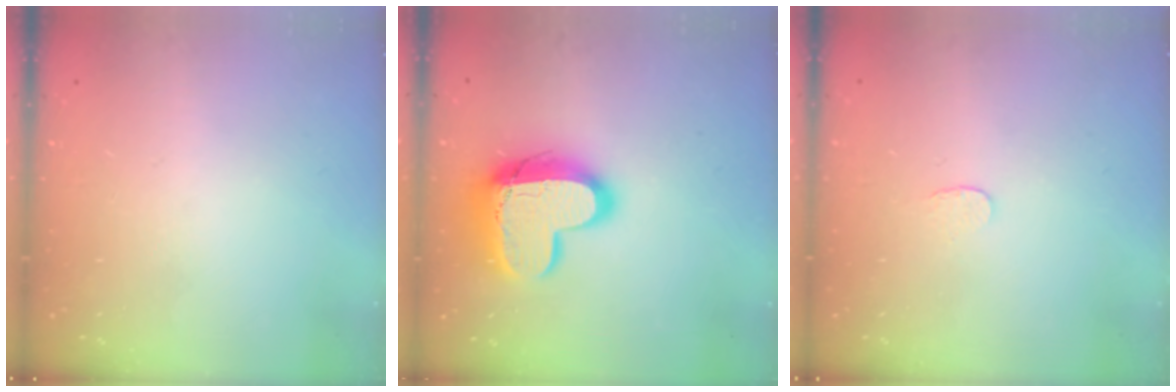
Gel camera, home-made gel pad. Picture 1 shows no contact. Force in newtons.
{"total": 16.2, "press": 16.1, "slide": 1.3}
{"total": 3.0, "press": 3.0, "slide": 0.2}